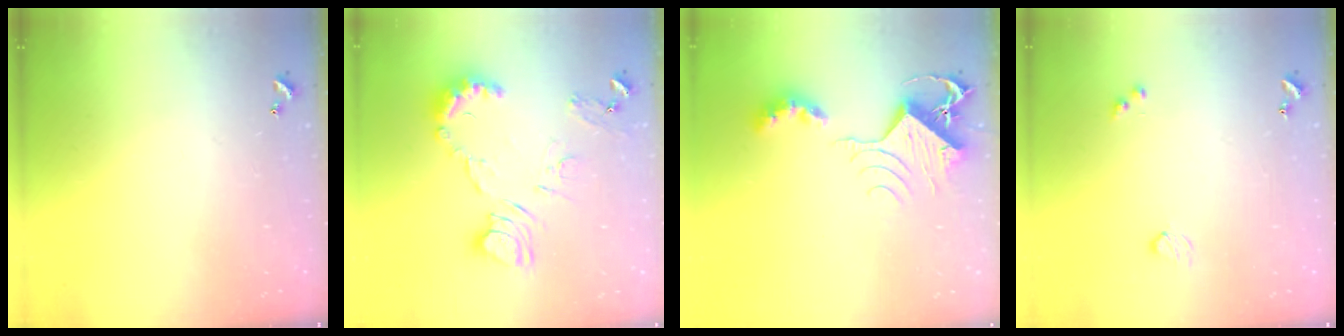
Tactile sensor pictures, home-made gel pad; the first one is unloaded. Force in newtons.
{"total": 11.5, "press": 11.5, "slide": 0.6}
{"total": 9.4, "press": 9.4, "slide": 1.1}
{"total": 2.9, "press": 2.9, "slide": 0.5}